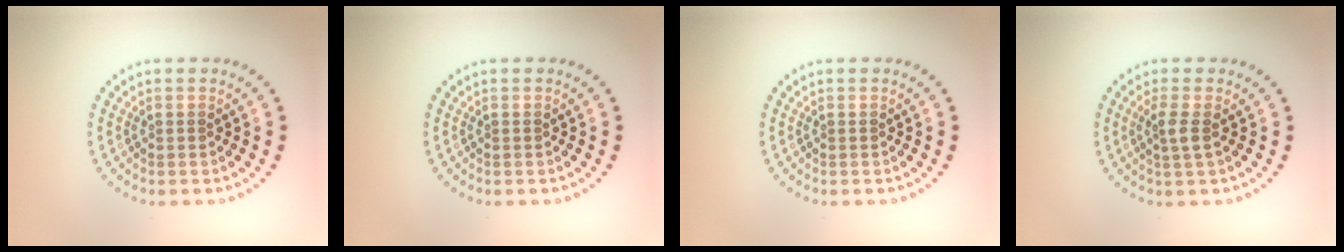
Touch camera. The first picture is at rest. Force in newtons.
{"total": 0.0}
{"total": 0.0}
{"total": 1.6, "press": 1.5, "slide": 0.7}